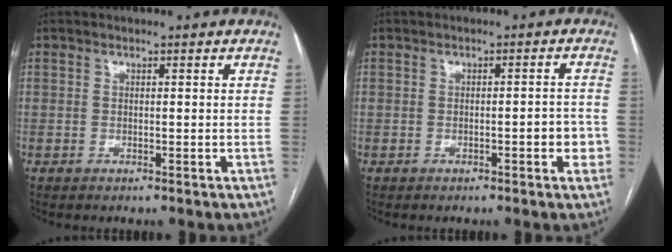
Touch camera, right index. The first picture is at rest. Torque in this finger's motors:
{"motor_torque": [0.60, -0.12, 0.24, 0.04]}